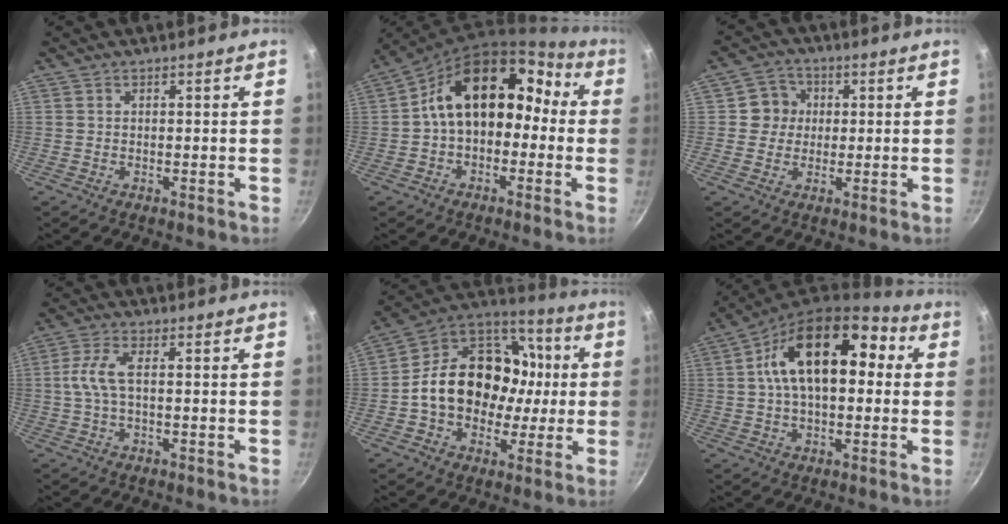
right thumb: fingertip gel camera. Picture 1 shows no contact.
{"total": 16.7, "force": [0.1, 11.2, 12.4], "torque": [-0.161, 0.058, -0.014]}
{"total": 5.8, "force": [0.5, 5.5, 1.6], "torque": [0.007, 0.009, 0.001]}
{"total": 5.2, "force": [0.2, 1.9, 4.8], "torque": [-0.125, 0.011, 0.000]}
{"total": 21.3, "force": [-0.5, 16.0, 14.1], "torque": [-0.183, 0.046, -0.005]}
{"total": 19.2, "force": [3.5, 10.8, 15.5], "torque": [-0.234, 0.035, 0.044]}